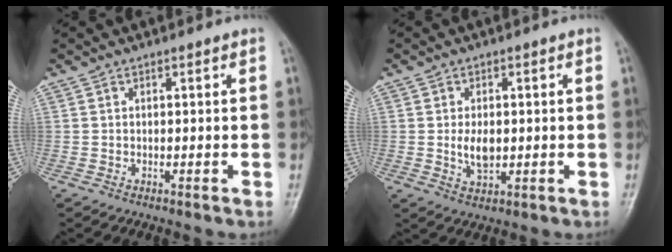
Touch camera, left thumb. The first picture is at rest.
{"total": 4.6, "force": [0.0, 2.8, 3.7], "torque": [-0.062, -0.007, 0.005]}